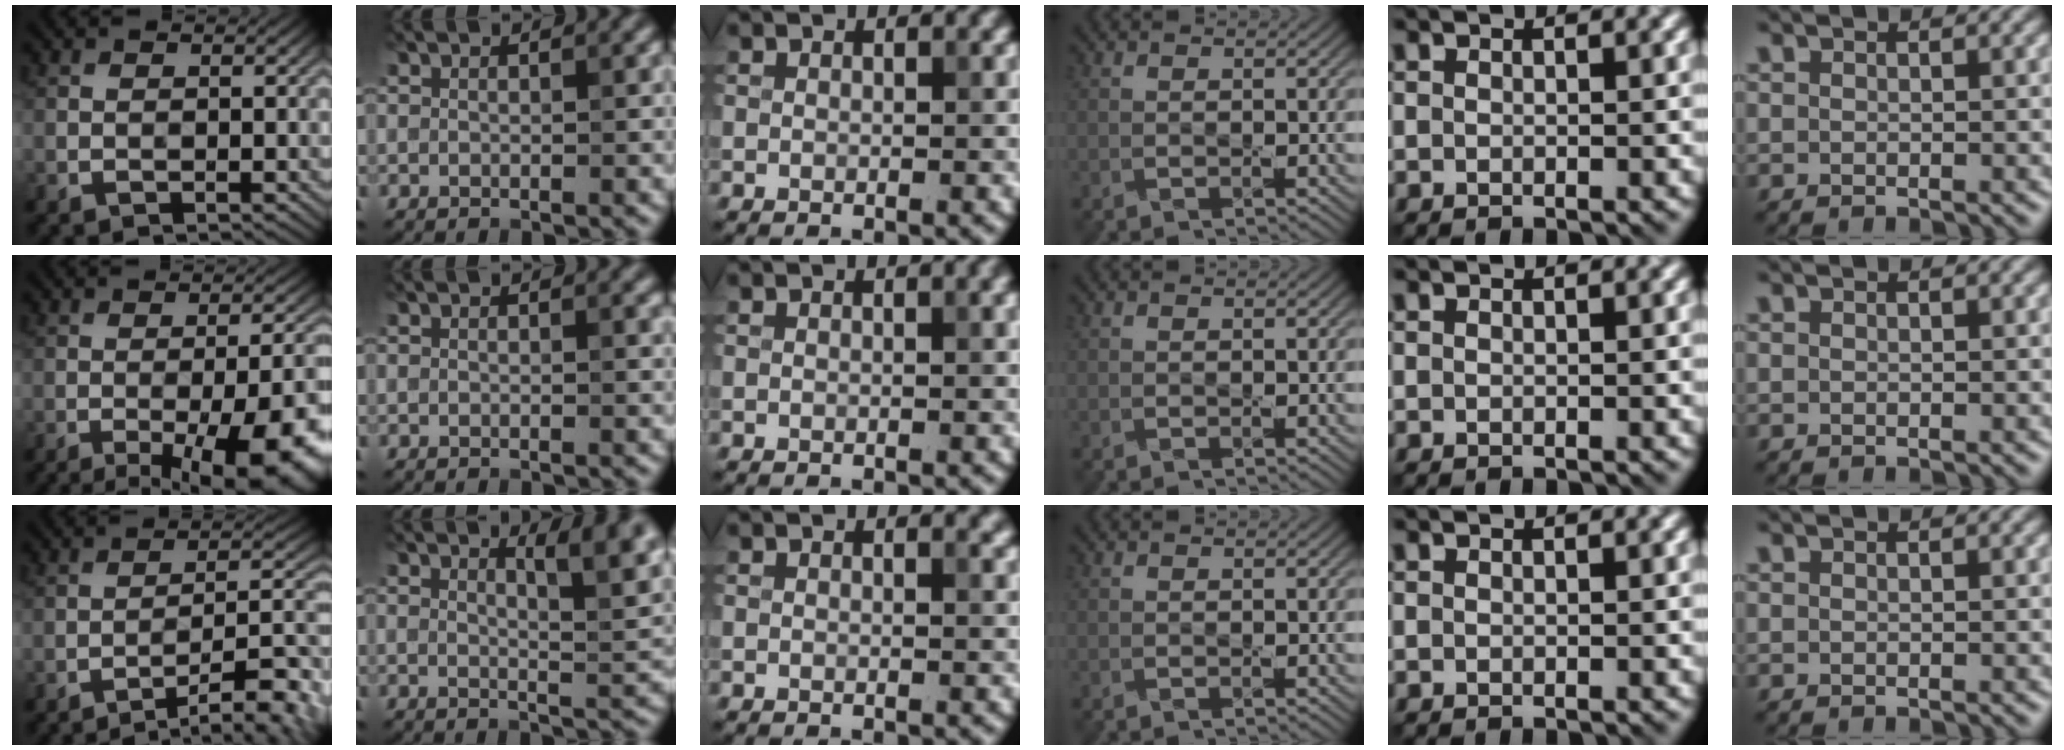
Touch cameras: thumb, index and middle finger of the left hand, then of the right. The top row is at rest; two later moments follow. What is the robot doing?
{"motion": "press", "object": "syringe"}